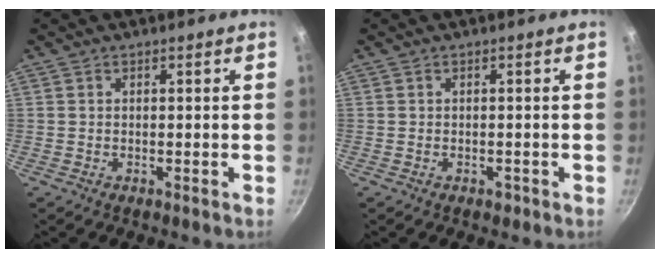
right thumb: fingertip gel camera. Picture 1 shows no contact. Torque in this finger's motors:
{"motor_torque": [0.19, 0.18, 0.40, -0.32, -0.02]}